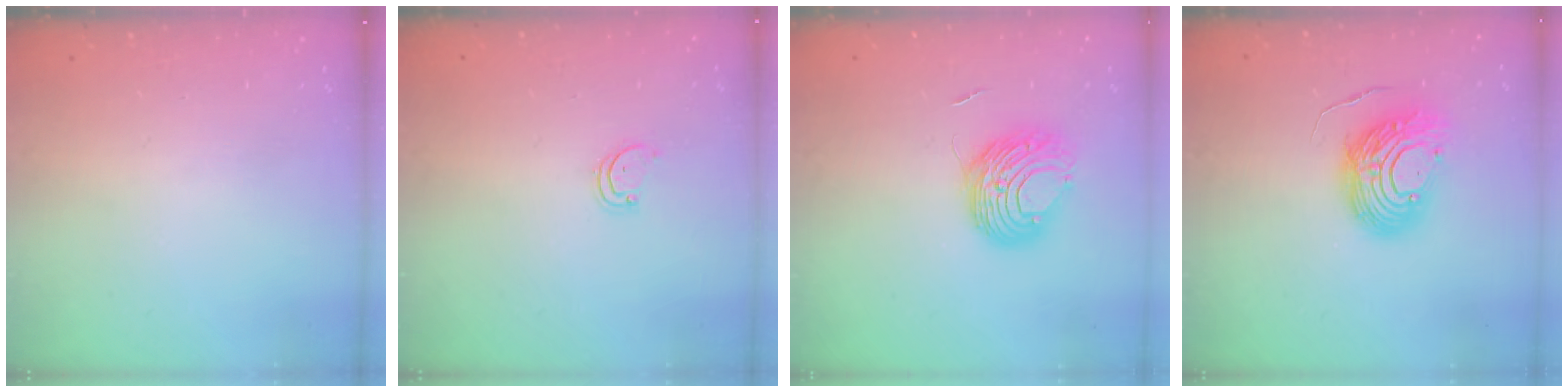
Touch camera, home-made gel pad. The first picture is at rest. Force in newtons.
{"total": 2.3, "press": 2.3, "slide": 0.1}
{"total": 8.8, "press": 8.8, "slide": 0.8}
{"total": 12.7, "press": 12.6, "slide": 1.3}